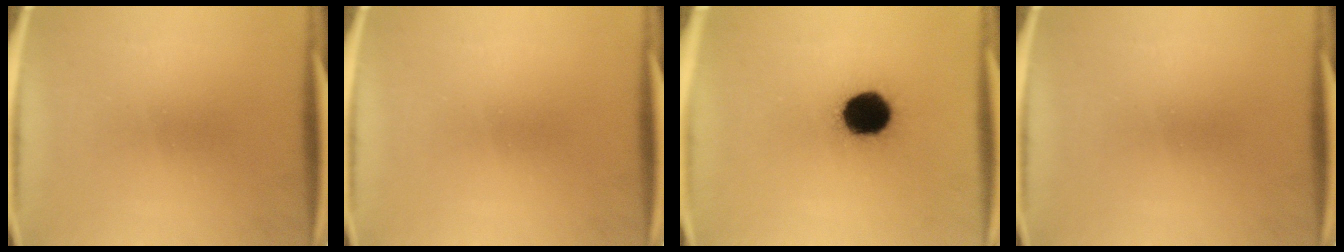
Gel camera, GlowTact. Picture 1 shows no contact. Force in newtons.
{"total": 0.0}
{"total": 14.5}
{"total": 0.0}